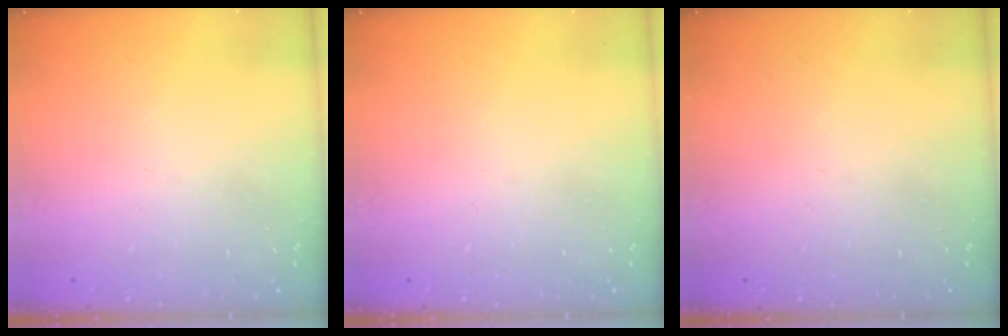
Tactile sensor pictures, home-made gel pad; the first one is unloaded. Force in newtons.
{"total": 0.0}
{"total": 0.0}